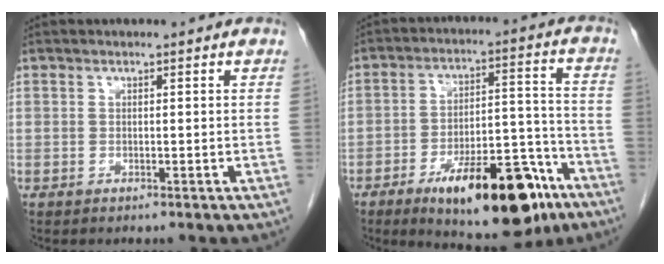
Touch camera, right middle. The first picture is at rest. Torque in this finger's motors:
{"motor_torque": [1.41, -0.73, 0.78, 0.15]}